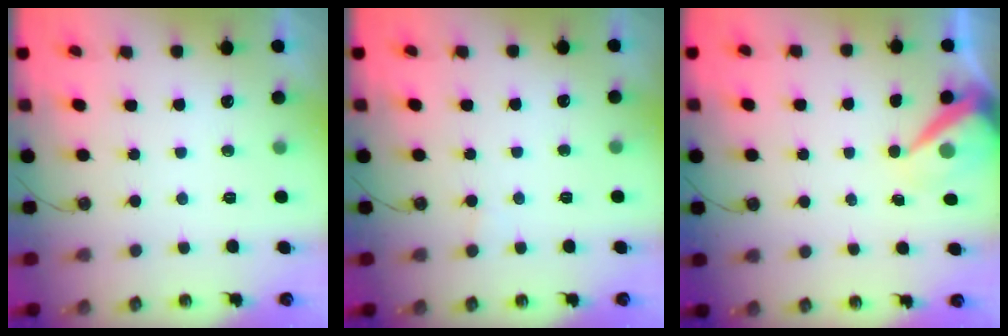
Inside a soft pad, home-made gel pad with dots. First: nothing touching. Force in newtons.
{"total": 2.9, "press": 2.9, "slide": 0.2}
{"total": 8.4, "press": 8.4, "slide": 0.8}